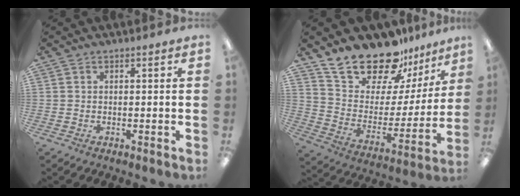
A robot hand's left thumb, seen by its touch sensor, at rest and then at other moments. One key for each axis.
{"total": 20.2, "fx": 18.1, "fy": 7.3, "fz": 5.4, "tx": -0.111, "ty": -0.151, "tz": 0.325}